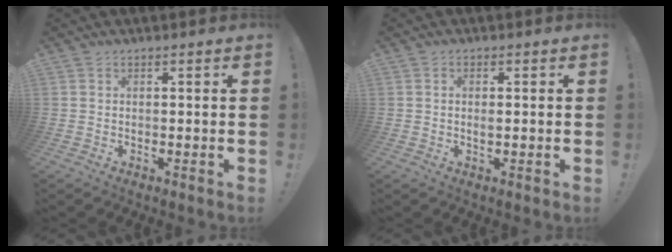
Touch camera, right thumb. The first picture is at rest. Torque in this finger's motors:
{"motor_torque": [-0.18, 0.04, 0.11, 0.30, 0.10]}